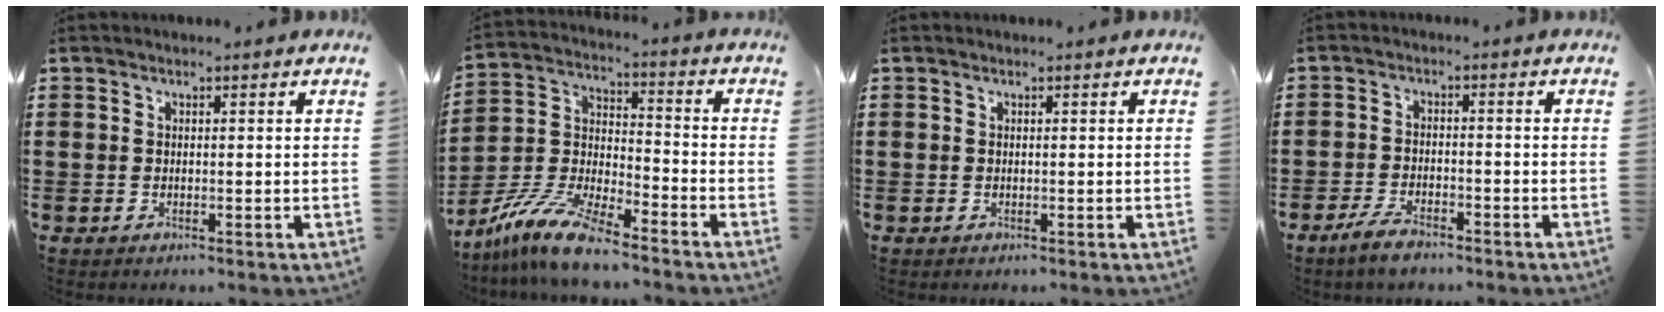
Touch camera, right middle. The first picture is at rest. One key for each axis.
{"total": 10.4, "fx": -9.0, "fy": 1.2, "fz": 5.1, "tx": -0.117, "ty": 0.010, "tz": -0.182}
{"total": 0.0}
{"total": 3.7, "fx": -2.8, "fy": 1.1, "fz": 2.1, "tx": -0.050, "ty": 0.002, "tz": -0.057}